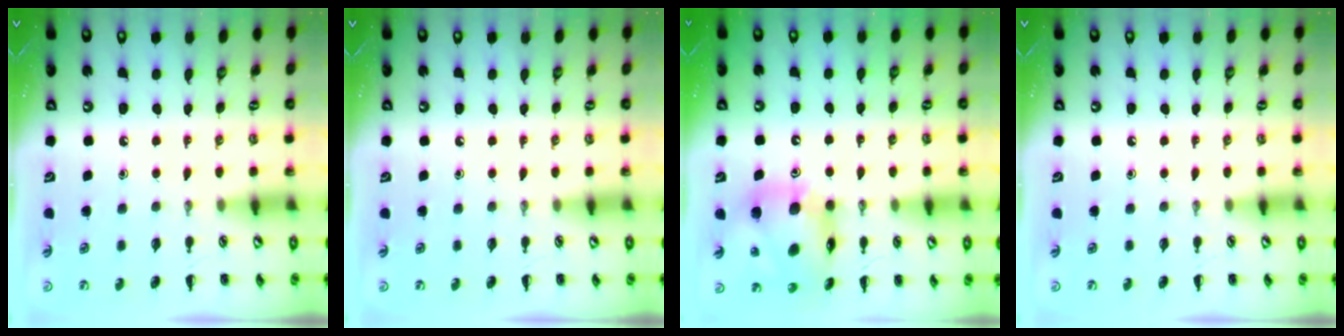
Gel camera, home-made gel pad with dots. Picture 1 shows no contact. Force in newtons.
{"total": 0.0}
{"total": 14.4, "press": 13.7, "slide": 4.5}
{"total": 0.0}